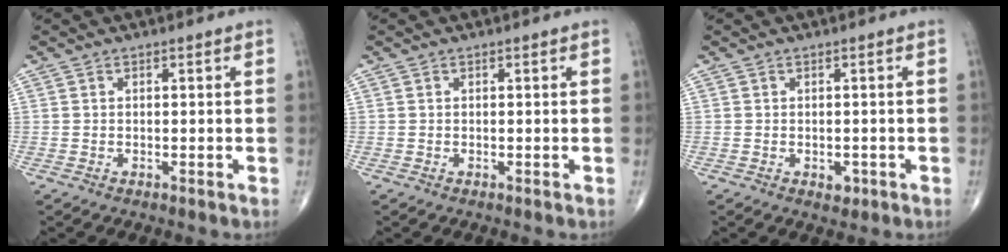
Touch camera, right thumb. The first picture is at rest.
{"total": 0.0}
{"total": 1.7, "force": [-0.6, 1.2, 1.1], "torque": [-0.008, 0.000, -0.005]}